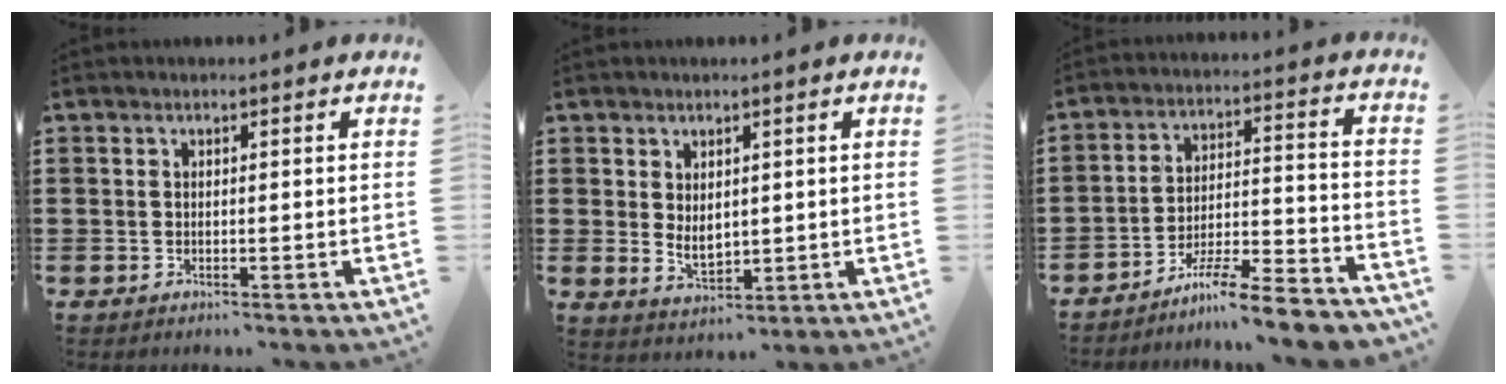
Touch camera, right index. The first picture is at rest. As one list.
[{"total": 3.3, "force": [0.9, 2.1, 2.4], "torque": [-0.041, 0.000, 0.016]}, {"total": 8.6, "force": [-7.7, -0.2, 3.8], "torque": [-0.056, 0.007, -0.149]}]